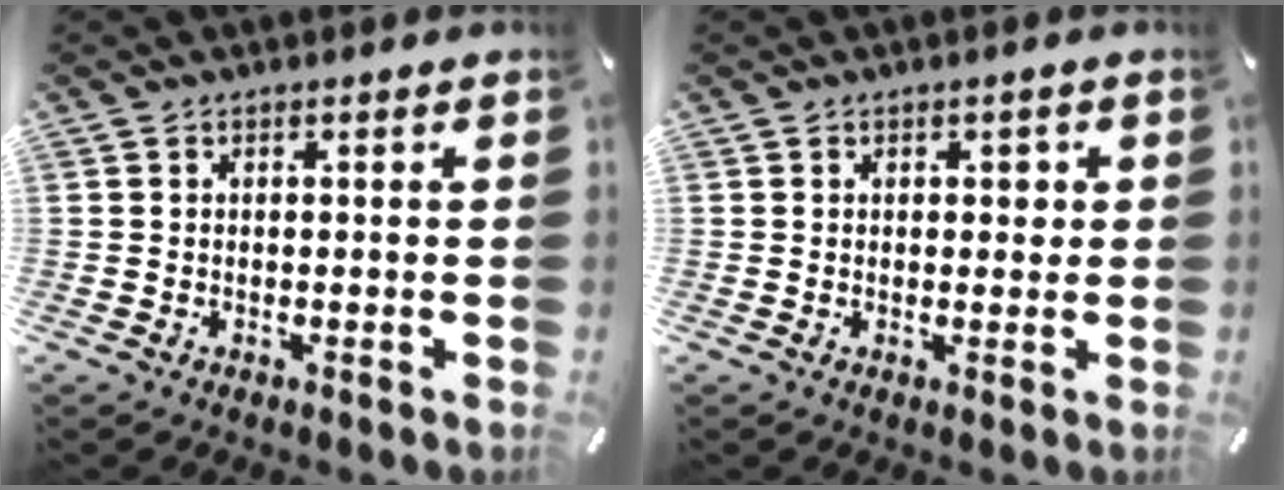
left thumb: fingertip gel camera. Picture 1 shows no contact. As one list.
[{"total": 1.8, "force": [0.5, 1.4, 1.1], "torque": [0.002, -0.003, 0.001]}]